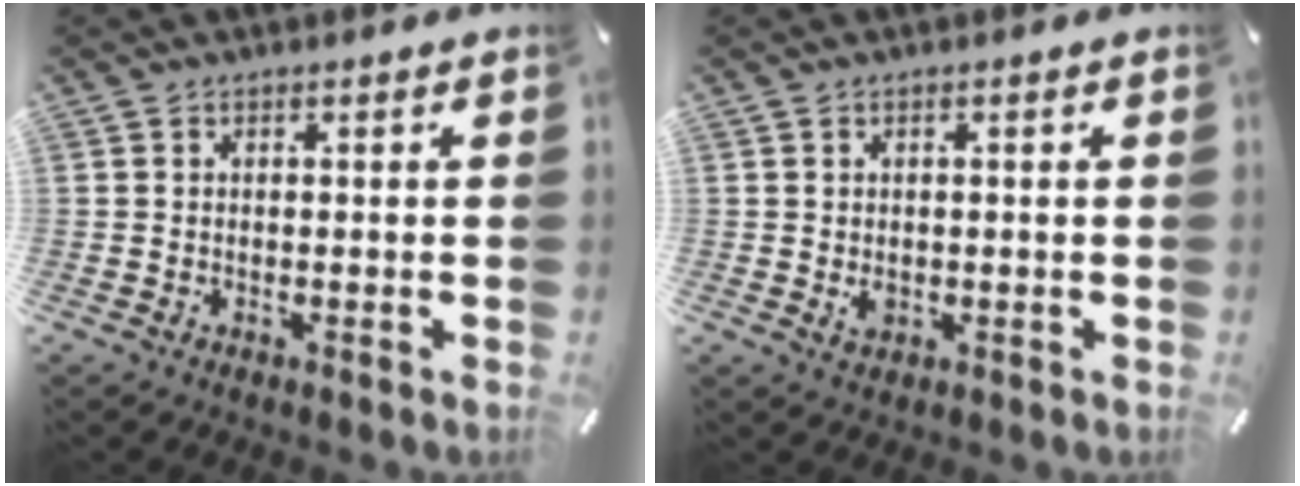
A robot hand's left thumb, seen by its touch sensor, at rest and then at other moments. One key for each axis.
{"total": 1.9, "fx": -0.1, "fy": 1.5, "fz": 1.2, "tx": -0.024, "ty": 0.003, "tz": -0.003}